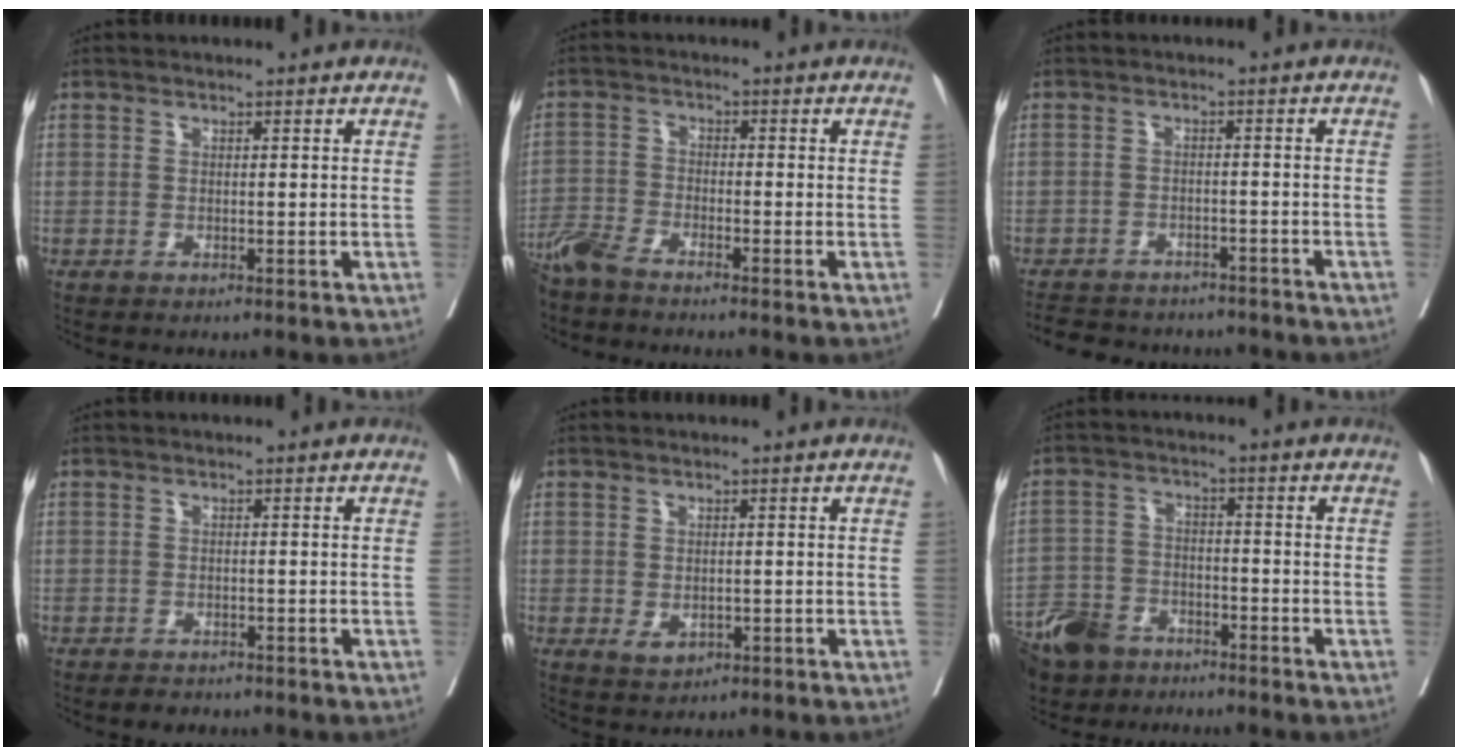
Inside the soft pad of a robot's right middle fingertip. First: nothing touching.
{"total": 4.4, "force": [-4.0, 0.4, 1.9], "torque": [-0.039, -0.014, -0.086]}
{"total": 13.6, "force": [-12.2, 4.6, 4.1], "torque": [-0.083, 0.006, -0.154]}
{"total": 1.8, "force": [-1.5, 0.9, 0.4], "torque": [-0.010, -0.001, -0.020]}
{"total": 2.3, "force": [-0.6, 1.7, 1.5], "torque": [-0.022, -0.002, 0.000]}
{"total": 11.3, "force": [-8.5, 5.7, 4.7], "torque": [-0.098, -0.013, -0.153]}